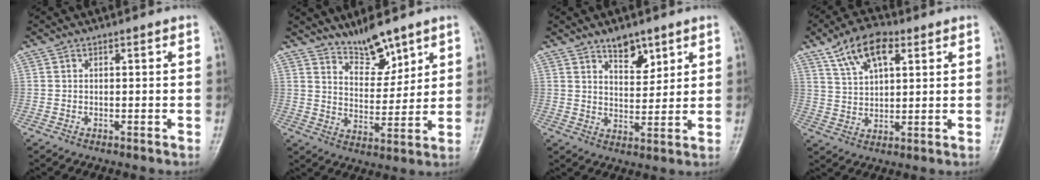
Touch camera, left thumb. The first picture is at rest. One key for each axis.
{"total": 7.8, "fx": 6.3, "fy": 2.8, "fz": 3.6, "tx": -0.035, "ty": -0.055, "tz": 0.118}
{"total": 6.2, "fx": 4.1, "fy": 3.1, "fz": 3.4, "tx": -0.028, "ty": -0.030, "tz": 0.070}
{"total": 10.2, "fx": 5.3, "fy": 5.1, "fz": 7.1, "tx": -0.113, "ty": -0.005, "tz": 0.099}